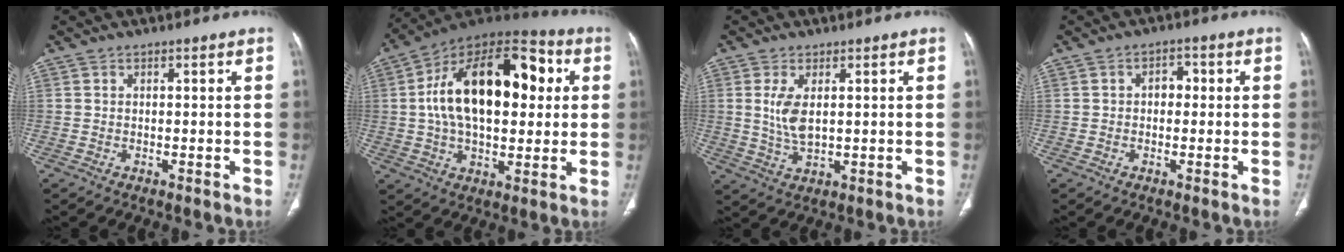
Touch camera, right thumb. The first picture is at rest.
{"total": 26.1, "force": [4.1, 14.5, 21.2], "torque": [-0.330, 0.025, 0.055]}
{"total": 5.6, "force": [1.1, 2.5, 4.9], "torque": [-0.104, -0.011, 0.031]}
{"total": 2.8, "force": [0.1, 2.1, 1.9], "torque": [-0.016, 0.011, -0.006]}